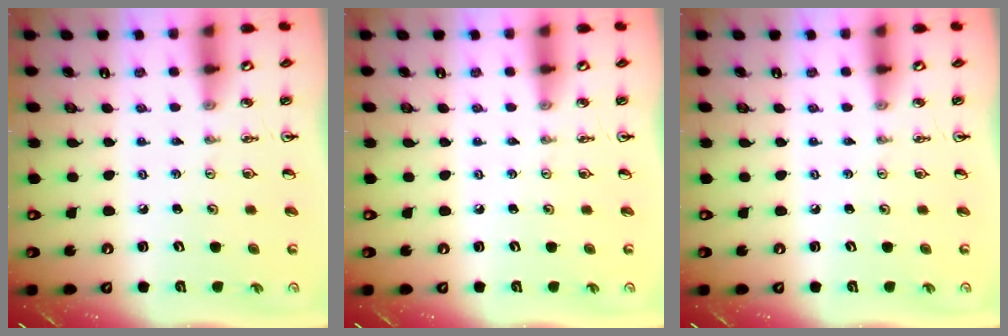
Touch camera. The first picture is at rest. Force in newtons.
{"total": 0.0}
{"total": 0.0}